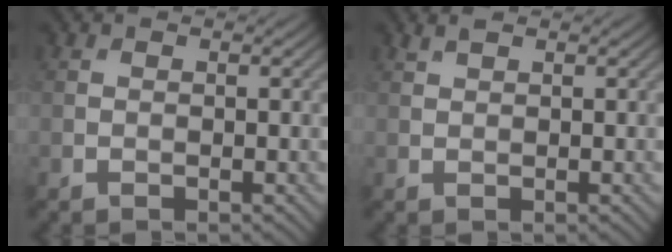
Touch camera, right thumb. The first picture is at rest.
{"total": 1.0, "force": [0.9, 0.2, 0.6], "torque": [-0.019, 0.005, 0.018]}